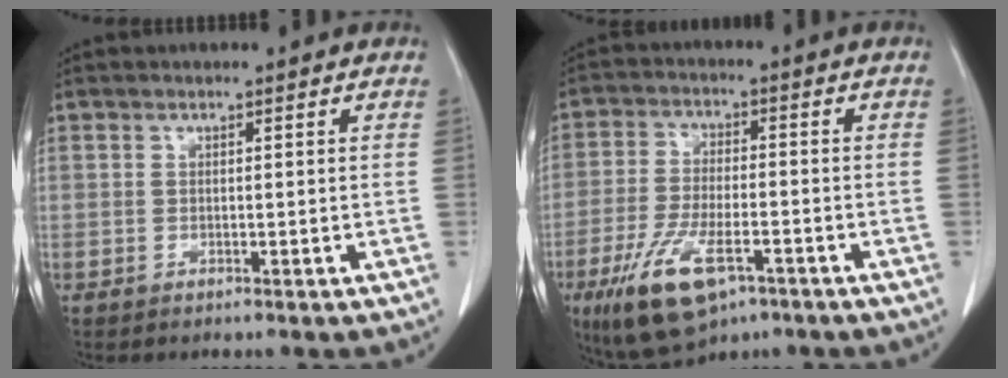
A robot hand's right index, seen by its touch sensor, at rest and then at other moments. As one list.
[{"total": 12.0, "force": [-6.4, 4.4, 9.2], "torque": [-0.186, -0.015, -0.105]}]